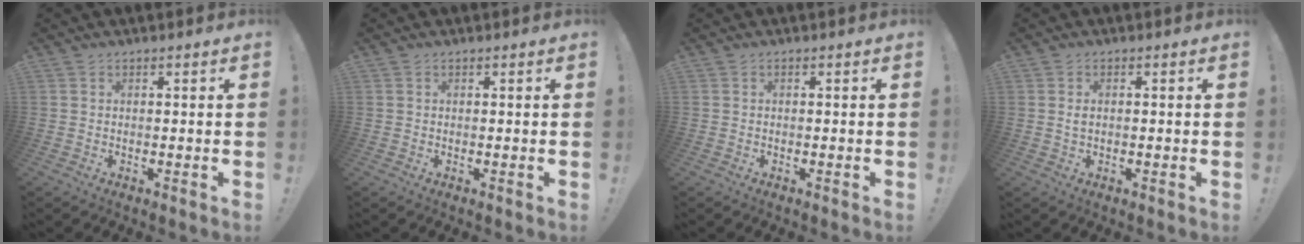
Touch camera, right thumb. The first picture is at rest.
{"total": 0.0}
{"total": 0.0}
{"total": 1.1, "force": [0.2, 0.8, 0.7], "torque": [-0.016, 0.004, 0.004]}